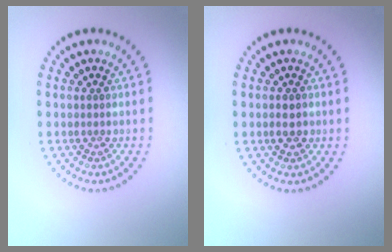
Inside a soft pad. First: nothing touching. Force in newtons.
{"total": 1.4, "press": 1.4, "slide": 0.1}